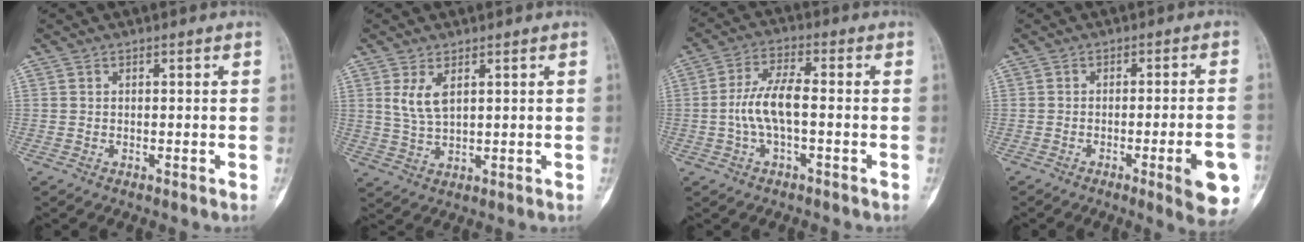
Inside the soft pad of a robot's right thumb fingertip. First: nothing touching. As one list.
[{"total": 4.9, "force": [2.0, 2.1, 3.9], "torque": [-0.078, -0.011, 0.050]}, {"total": 7.7, "force": [-1.1, 2.7, 7.1], "torque": [-0.155, 0.025, -0.026]}, {"total": 9.6, "force": [-3.5, 1.4, 8.9], "torque": [-0.105, 0.006, -0.040]}]